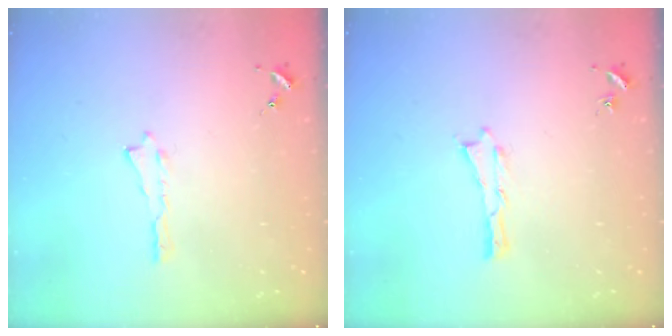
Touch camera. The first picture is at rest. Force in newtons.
{"total": 0.0}